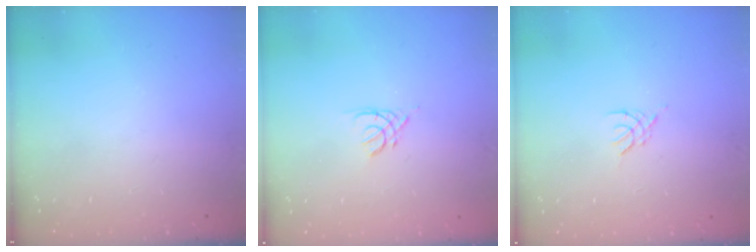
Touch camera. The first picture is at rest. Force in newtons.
{"total": 2.5, "press": 2.5, "slide": 0.6}
{"total": 2.6, "press": 2.5, "slide": 0.6}